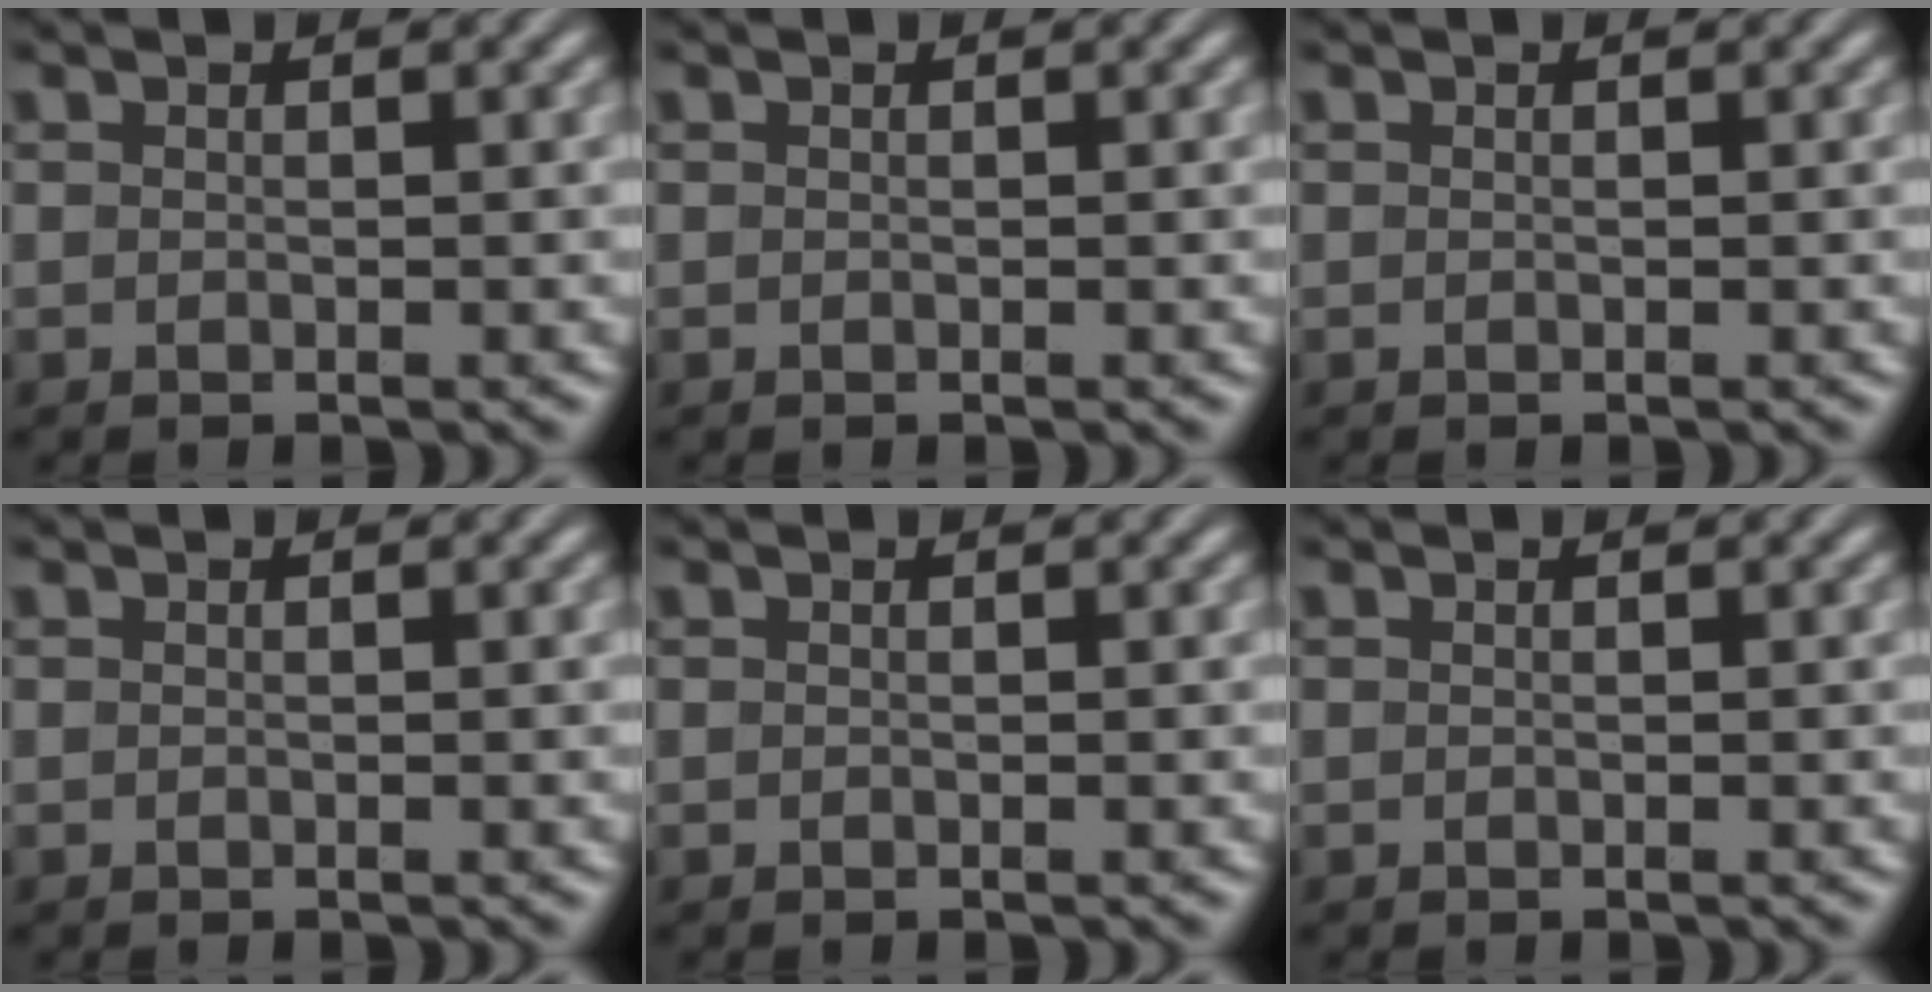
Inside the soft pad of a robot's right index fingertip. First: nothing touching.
{"total": 0.0}
{"total": 0.0}
{"total": 0.0}
{"total": 0.0}
{"total": 0.0}